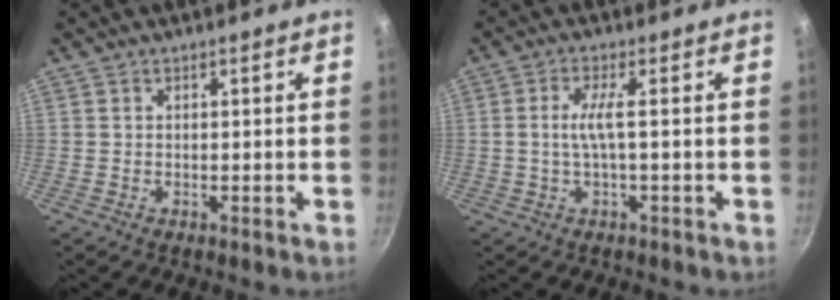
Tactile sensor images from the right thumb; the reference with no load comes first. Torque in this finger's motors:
{"motor_torque": [0.01, 0.17, -0.08, -0.04, 0.16]}